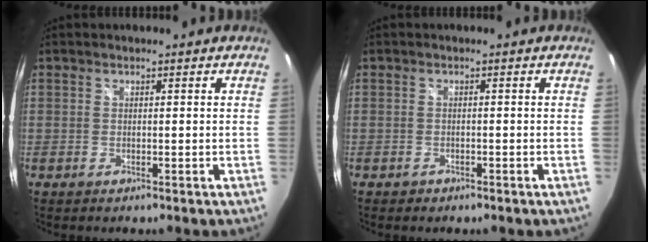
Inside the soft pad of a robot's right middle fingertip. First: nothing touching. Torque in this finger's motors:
{"motor_torque": [-0.47, 0.01, -0.04, -0.01]}